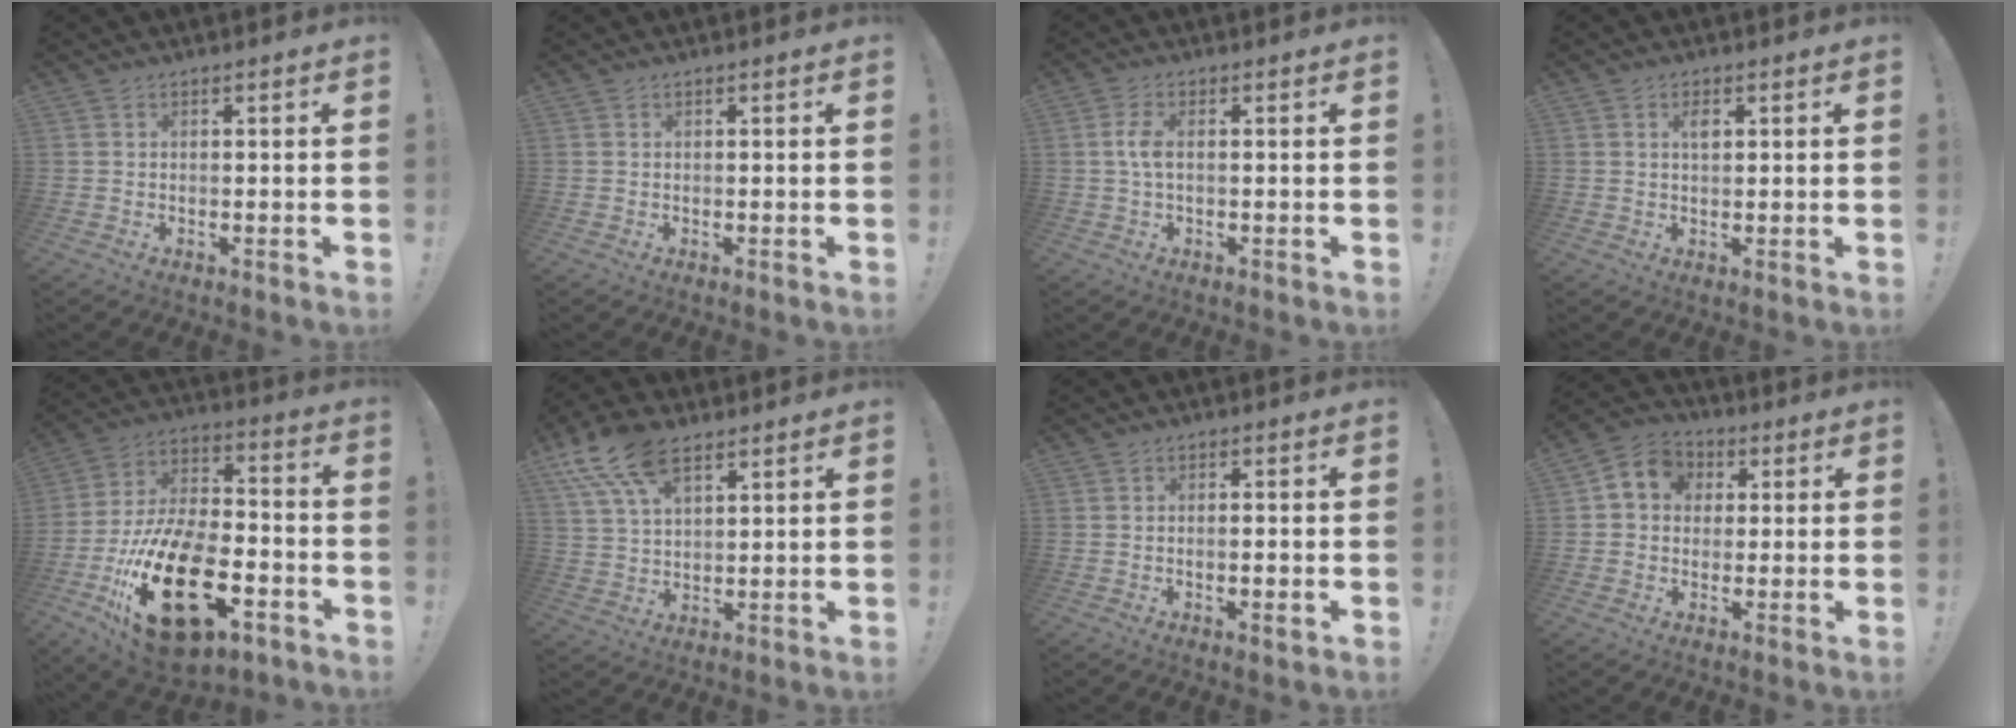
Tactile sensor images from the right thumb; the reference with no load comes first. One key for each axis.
{"total": 0.0}
{"total": 3.7, "fx": 0.0, "fy": 1.4, "fz": 3.5, "tx": -0.062, "ty": 0.002, "tz": -0.003}
{"total": 2.3, "fx": 0.7, "fy": 1.1, "fz": 1.9, "tx": -0.021, "ty": -0.003, "tz": 0.008}
{"total": 27.5, "fx": -10.8, "fy": 14.7, "fz": 20.7, "tx": -0.386, "ty": 0.064, "tz": -0.168}
{"total": 12.8, "fx": 7.6, "fy": 6.3, "fz": 8.3, "tx": -0.156, "ty": -0.023, "tz": 0.141}
{"total": 2.4, "fx": -0.9, "fy": 0.3, "fz": 2.2, "tx": -0.031, "ty": 0.001, "tz": -0.017}
{"total": 7.1, "fx": 1.1, "fy": 6.3, "fz": 2.9, "tx": -0.044, "ty": 0.007, "tz": 0.026}